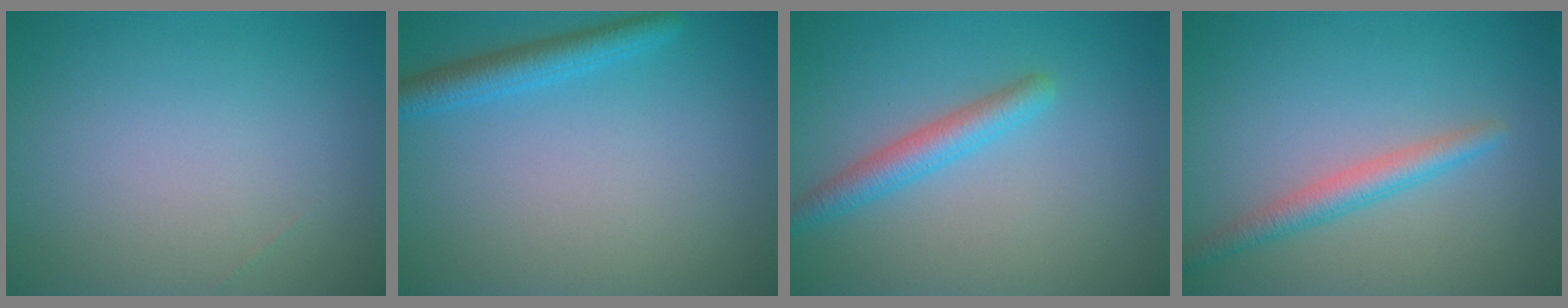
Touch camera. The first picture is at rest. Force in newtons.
{"total": 2.8, "press": 2.8, "slide": 0.1}
{"total": 2.8, "press": 2.8, "slide": 0.2}
{"total": 2.5, "press": 2.5, "slide": 0.1}